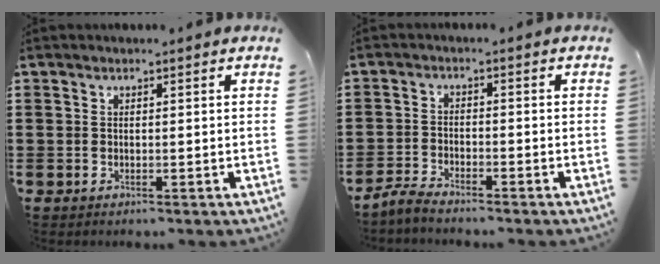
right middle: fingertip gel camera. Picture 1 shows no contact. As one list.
[{"total": 2.6, "force": [-2.5, 0.1, 0.9], "torque": [-0.032, -0.001, -0.054]}]